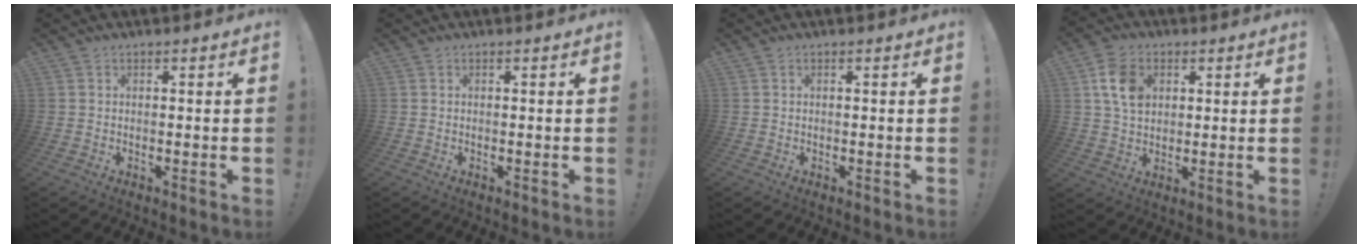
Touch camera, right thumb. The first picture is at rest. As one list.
[{"total": 0.0}, {"total": 0.0}, {"total": 10.5, "force": [3.1, 7.8, 6.3], "torque": [-0.102, 0.006, 0.060]}]